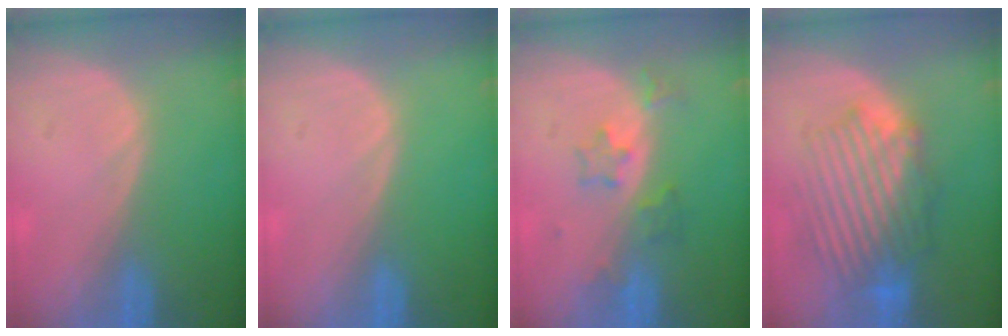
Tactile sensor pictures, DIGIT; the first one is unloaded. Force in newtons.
{"total": 0.0}
{"total": 4.0, "press": 3.8, "slide": 1.4}
{"total": 8.8, "press": 8.5, "slide": 2.3}